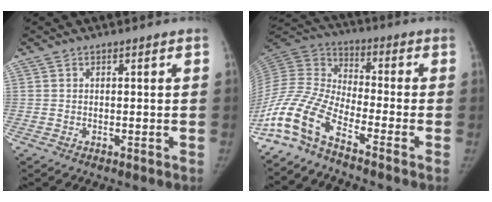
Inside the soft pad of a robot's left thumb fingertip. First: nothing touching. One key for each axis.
{"total": 13.1, "fx": -9.3, "fy": 3.5, "fz": 8.5, "tx": -0.194, "ty": 0.057, "tz": -0.197}